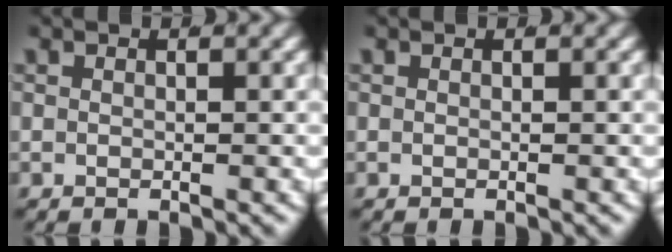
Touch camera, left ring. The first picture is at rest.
{"total": 0.0}